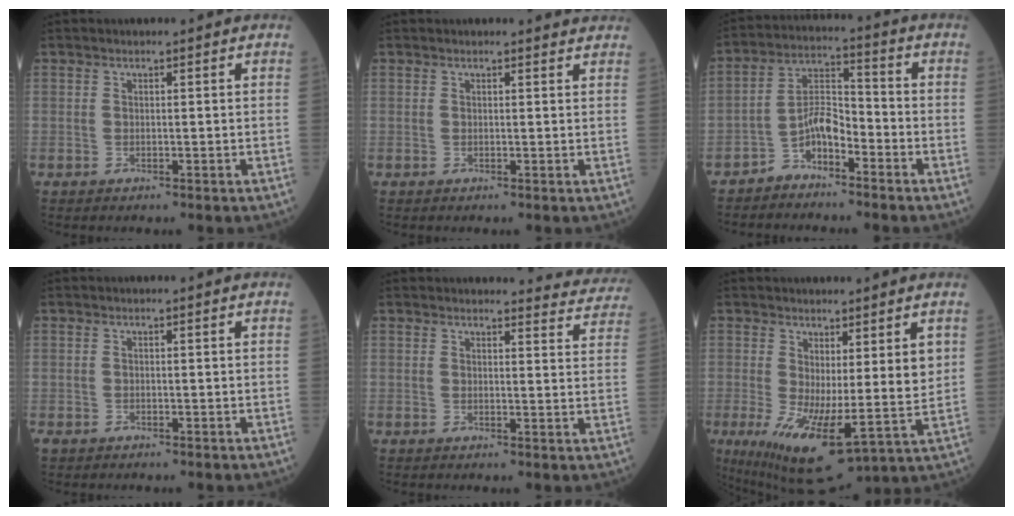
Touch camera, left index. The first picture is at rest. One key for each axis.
{"total": 1.9, "fx": 1.9, "fy": 0.2, "fz": 0.0, "tx": -0.006, "ty": -0.004, "tz": 0.011}
{"total": 5.7, "fx": -3.9, "fy": 2.5, "fz": 3.4, "tx": -0.065, "ty": 0.011, "tz": -0.079}
{"total": 0.5, "fx": -0.3, "fy": 0.4, "fz": 0.2, "tx": -0.009, "ty": 0.000, "tz": -0.003}
{"total": 7.8, "fx": 7.7, "fy": 1.0, "fz": -0.2, "tx": 0.029, "ty": -0.034, "tz": 0.057}
{"total": 12.1, "fx": 0.4, "fy": 2.5, "fz": 11.8, "tx": -0.203, "ty": -0.014, "tz": 0.021}